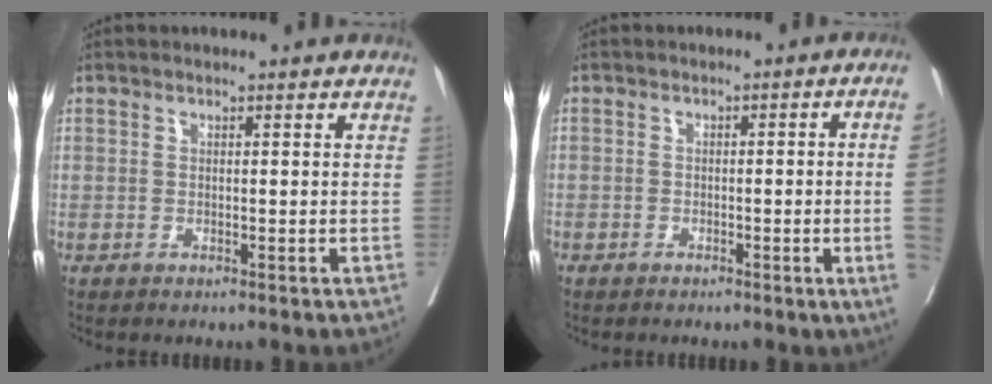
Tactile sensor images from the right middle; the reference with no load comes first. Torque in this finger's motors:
{"motor_torque": [1.04, -1.10, -0.46, -0.21]}